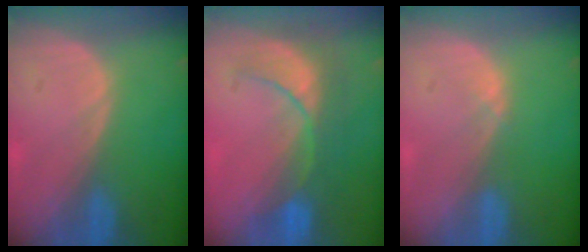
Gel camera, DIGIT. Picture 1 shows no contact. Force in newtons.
{"total": 8.4, "press": 7.9, "slide": 2.6}
{"total": 0.7, "press": 0.6, "slide": 0.4}